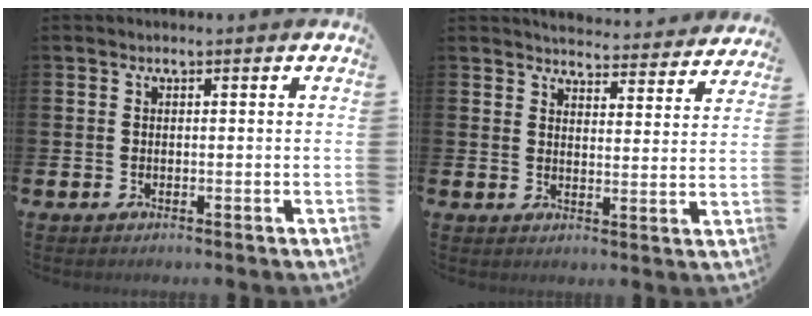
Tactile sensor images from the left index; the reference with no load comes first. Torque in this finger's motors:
{"motor_torque": [0.73, -1.40, -0.02, -0.01]}